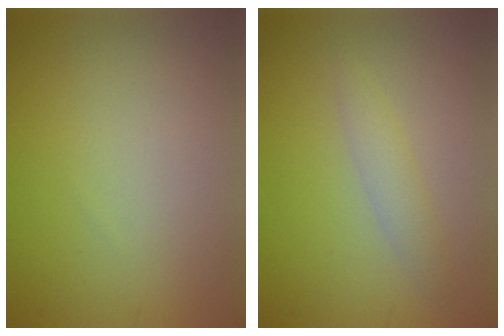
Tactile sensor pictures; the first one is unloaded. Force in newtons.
{"total": 1.7, "press": 1.7, "slide": 0.1}